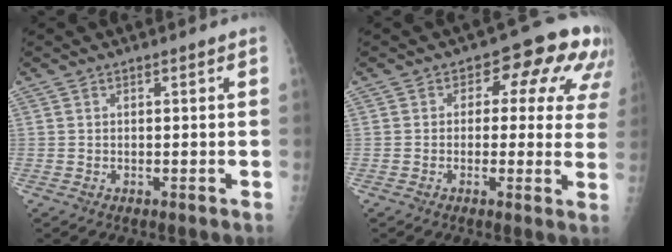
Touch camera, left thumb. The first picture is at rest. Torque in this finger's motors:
{"motor_torque": [-0.03, 0.45, 0.17, 0.19, 0.10]}